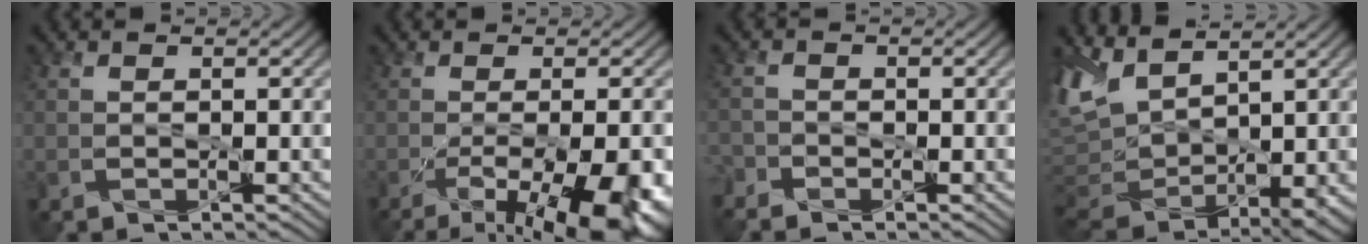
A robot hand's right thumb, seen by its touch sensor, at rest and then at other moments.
{"total": 12.4, "force": [-6.0, 3.9, 10.1], "torque": [-0.141, -0.020, -0.069]}
{"total": 2.1, "force": [-1.9, 0.8, 0.5], "torque": [-0.014, -0.009, -0.049]}
{"total": 10.7, "force": [4.9, 5.6, 7.7], "torque": [-0.212, 0.000, 0.098]}